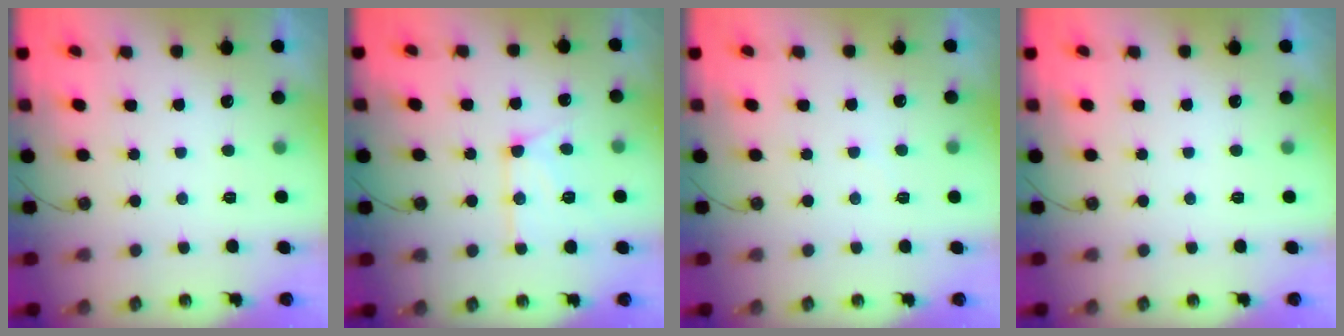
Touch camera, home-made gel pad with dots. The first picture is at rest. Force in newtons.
{"total": 13.6, "press": 13.5, "slide": 1.2}
{"total": 2.0, "press": 2.0, "slide": 0.3}
{"total": 0.0}